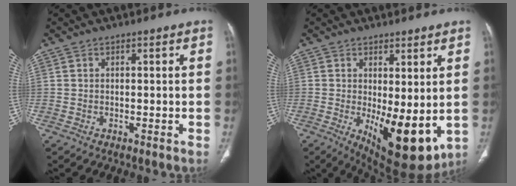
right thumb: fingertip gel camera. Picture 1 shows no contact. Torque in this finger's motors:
{"motor_torque": [1.08, 2.74, -0.02, 0.14, 0.36]}